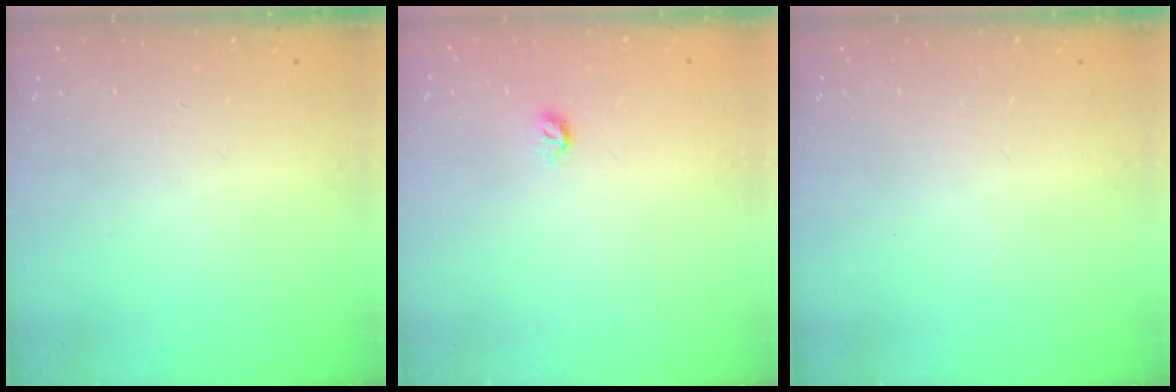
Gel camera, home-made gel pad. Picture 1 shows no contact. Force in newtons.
{"total": 2.8, "press": 2.7, "slide": 0.8}
{"total": 0.0}